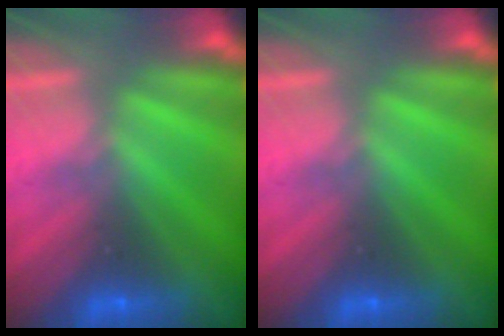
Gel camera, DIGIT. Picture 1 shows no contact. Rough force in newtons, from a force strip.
{"total": 0.0}